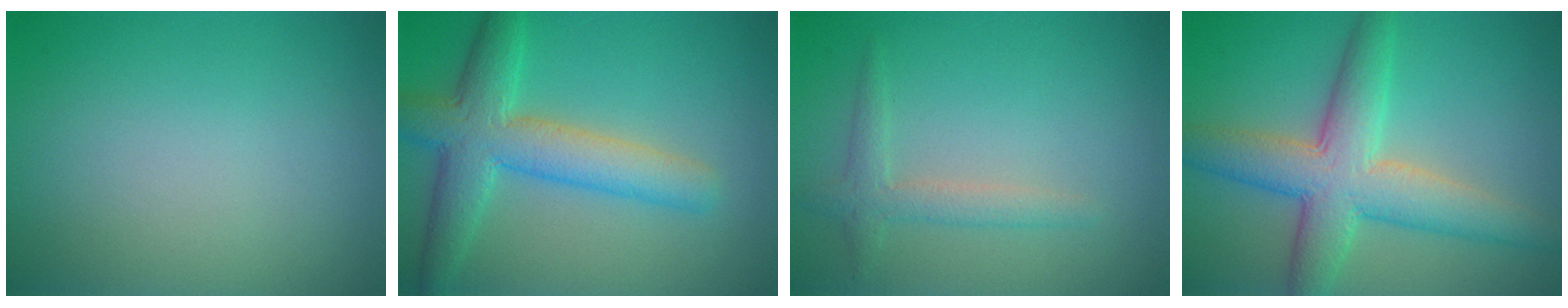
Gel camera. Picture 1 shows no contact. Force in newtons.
{"total": 6.4, "press": 6.4, "slide": 0.3}
{"total": 2.0, "press": 2.0, "slide": 0.0}
{"total": 7.2, "press": 7.2, "slide": 0.4}